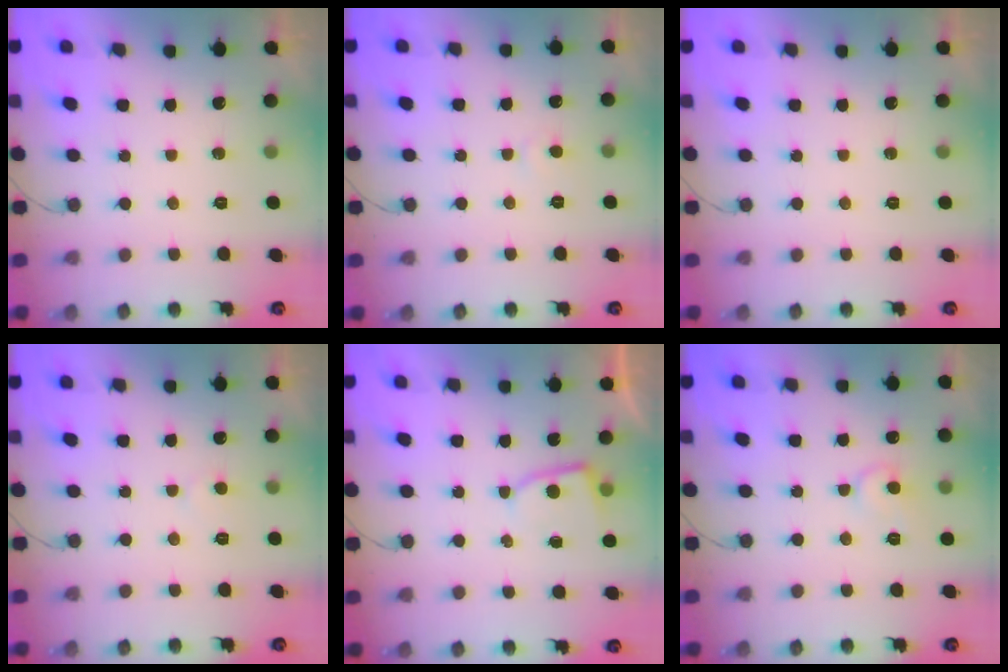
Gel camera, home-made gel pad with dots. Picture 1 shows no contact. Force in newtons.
{"total": 3.9, "press": 3.9, "slide": 0.3}
{"total": 0.0}
{"total": 3.0, "press": 3.0, "slide": 0.2}
{"total": 5.3, "press": 5.3, "slide": 0.6}
{"total": 7.2, "press": 7.1, "slide": 0.6}